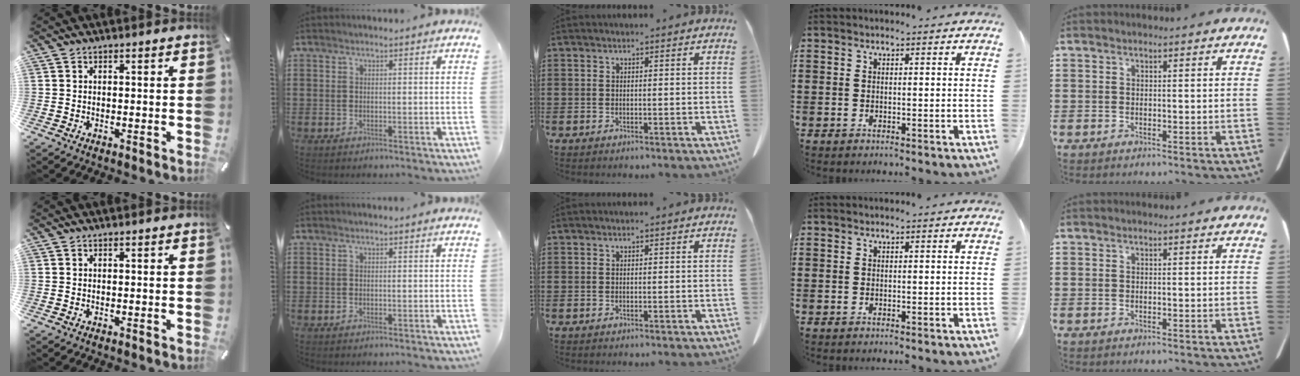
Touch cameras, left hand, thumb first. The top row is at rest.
{}